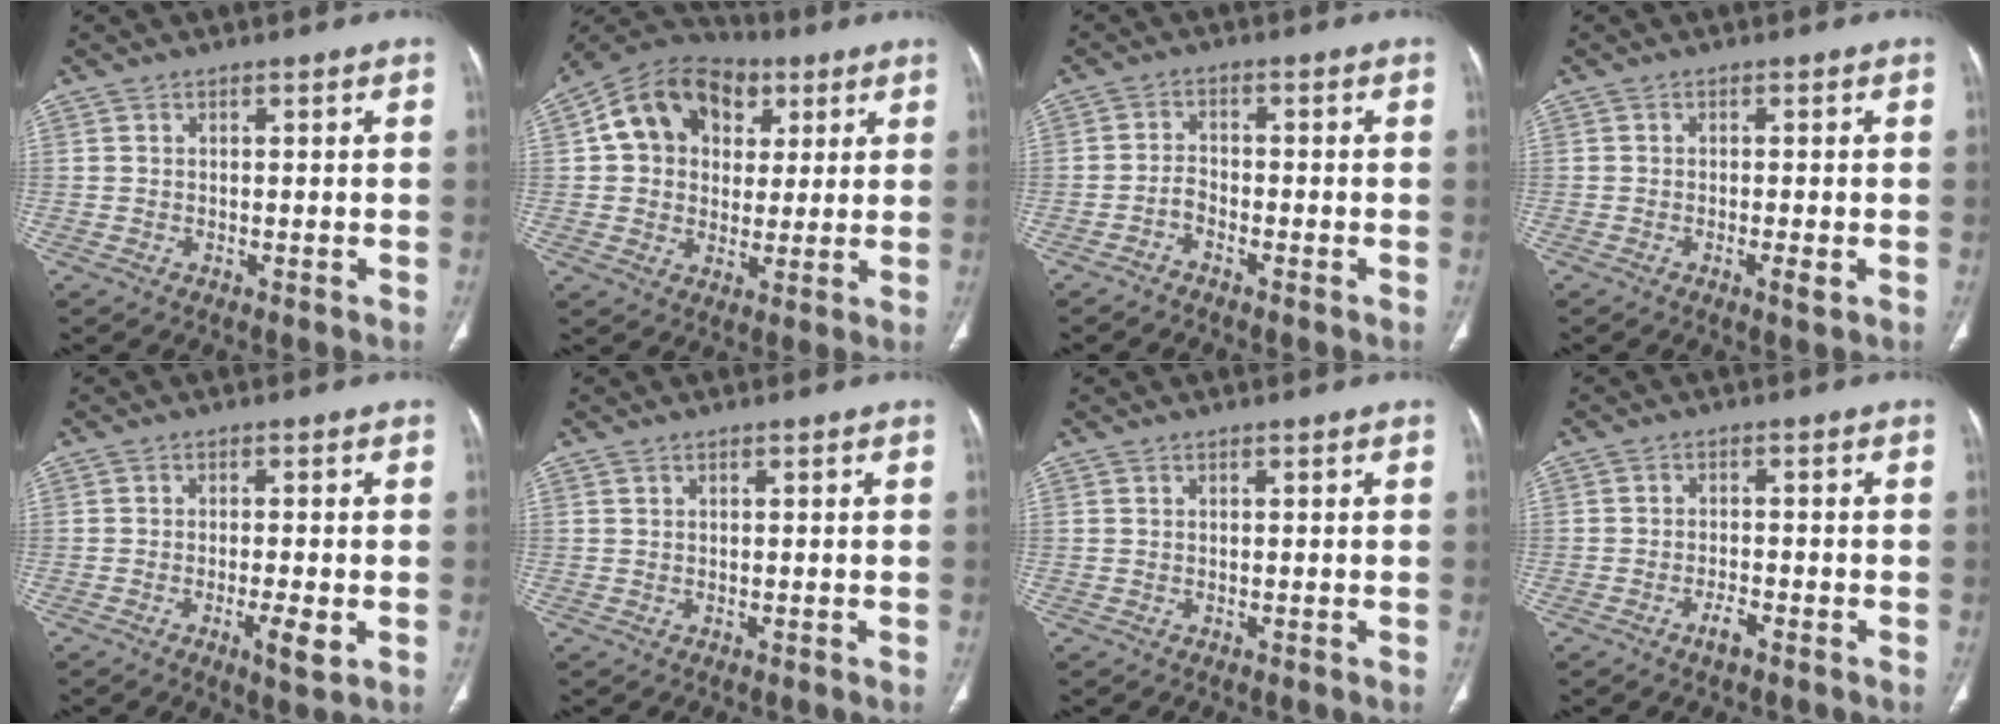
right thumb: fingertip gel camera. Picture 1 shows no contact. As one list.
[{"total": 16.0, "force": [5.1, 12.3, 9.0], "torque": [-0.120, 0.013, 0.074]}, {"total": 2.2, "force": [-1.6, 1.0, 1.1], "torque": [-0.016, 0.019, -0.034]}, {"total": 2.1, "force": [-0.8, 0.3, 1.9], "torque": [-0.037, -0.005, -0.015]}, {"total": 4.6, "force": [-1.5, 0.9, 4.2], "torque": [-0.071, -0.008, -0.025]}, {"total": 0.0}, {"total": 0.0}, {"total": 2.7, "force": [-1.8, 1.0, 1.7], "torque": [-0.028, 0.012, -0.034]}]